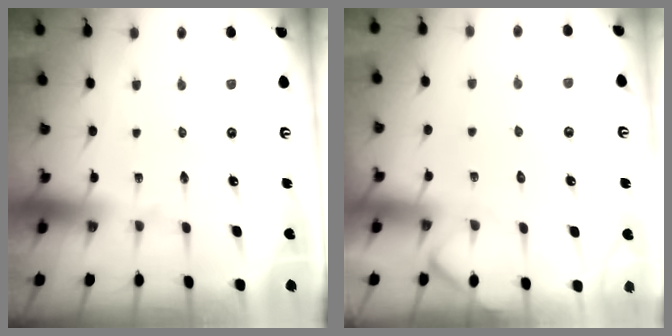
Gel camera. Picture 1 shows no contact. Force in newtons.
{"total": 4.9, "press": 4.9, "slide": 0.6}